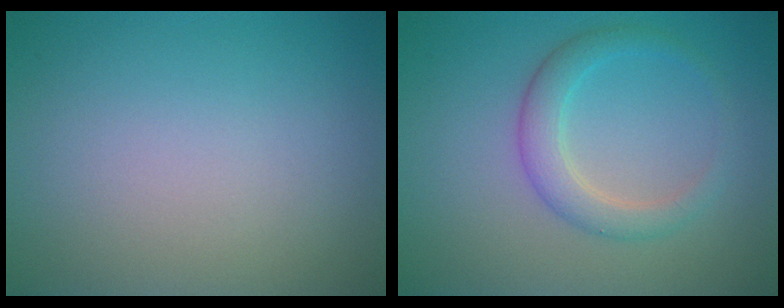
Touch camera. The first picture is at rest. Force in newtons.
{"total": 2.9, "press": 2.9, "slide": 0.1}